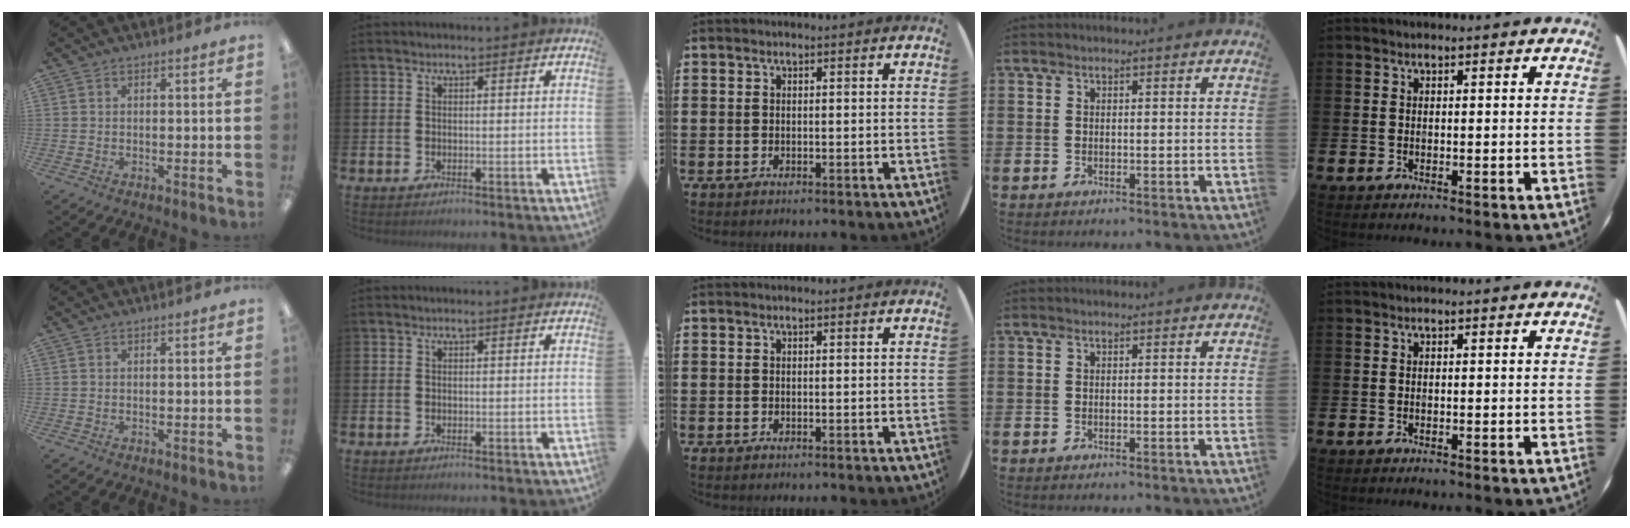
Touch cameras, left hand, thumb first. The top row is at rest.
{}